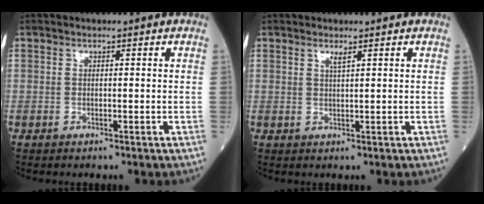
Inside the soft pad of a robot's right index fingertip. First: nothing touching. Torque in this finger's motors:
{"motor_torque": [-0.01, 0.00, -0.01, 0.00]}